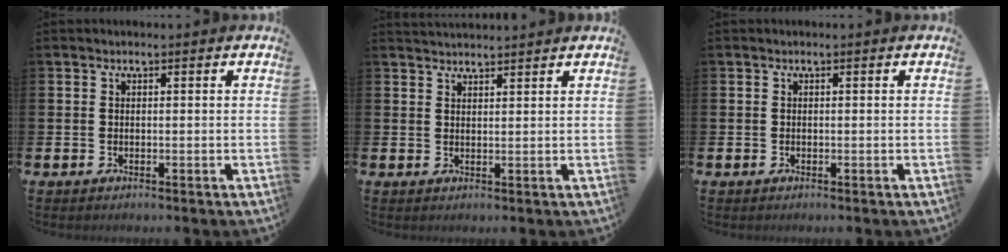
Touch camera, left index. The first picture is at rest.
{"total": 1.9, "force": [1.9, 0.2, 0.1], "torque": [0.005, -0.011, 0.033]}
{"total": 0.0}